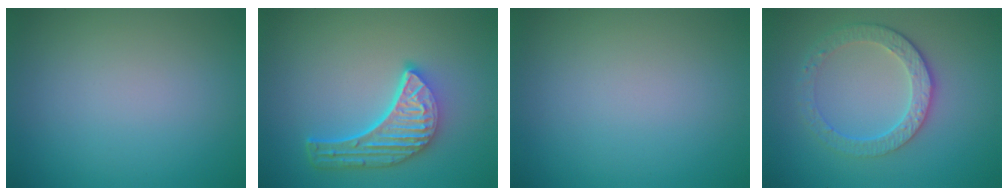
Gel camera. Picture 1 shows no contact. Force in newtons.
{"total": 5.8, "press": 4.3, "slide": 3.8}
{"total": 0.0}
{"total": 3.8, "press": 3.2, "slide": 2.1}